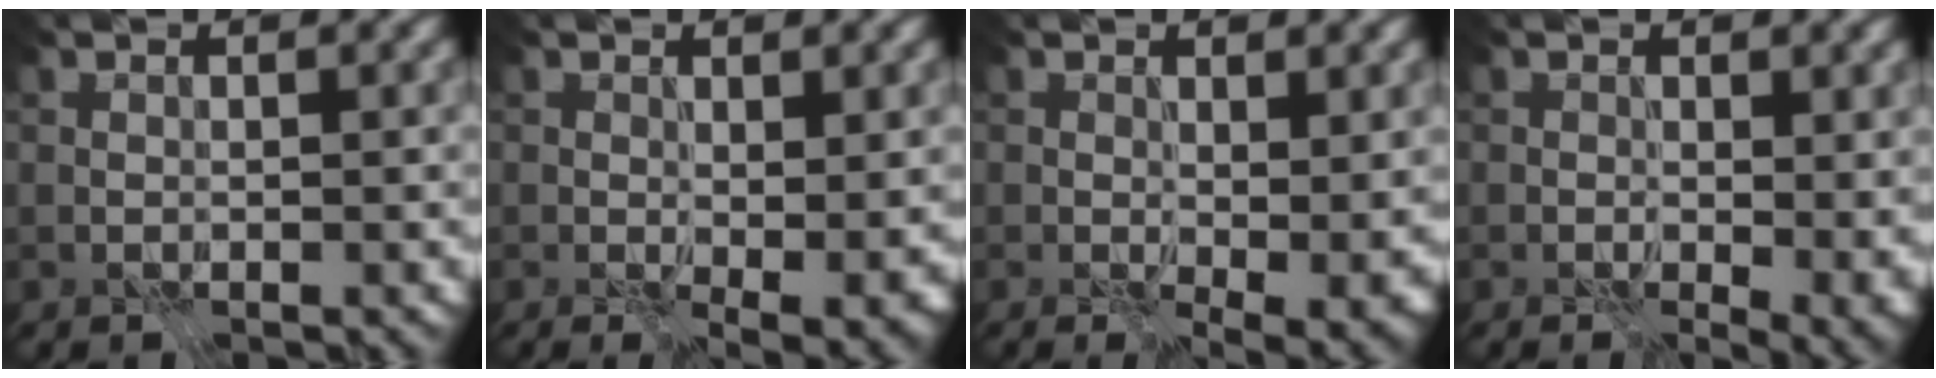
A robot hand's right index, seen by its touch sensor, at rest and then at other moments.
{"total": 2.6, "force": [0.3, 1.0, 2.4], "torque": [-0.038, -0.008, 0.008]}
{"total": 3.5, "force": [0.6, 1.6, 3.1], "torque": [-0.049, -0.009, 0.013]}
{"total": 3.5, "force": [0.2, 1.8, 3.0], "torque": [-0.044, -0.006, 0.007]}